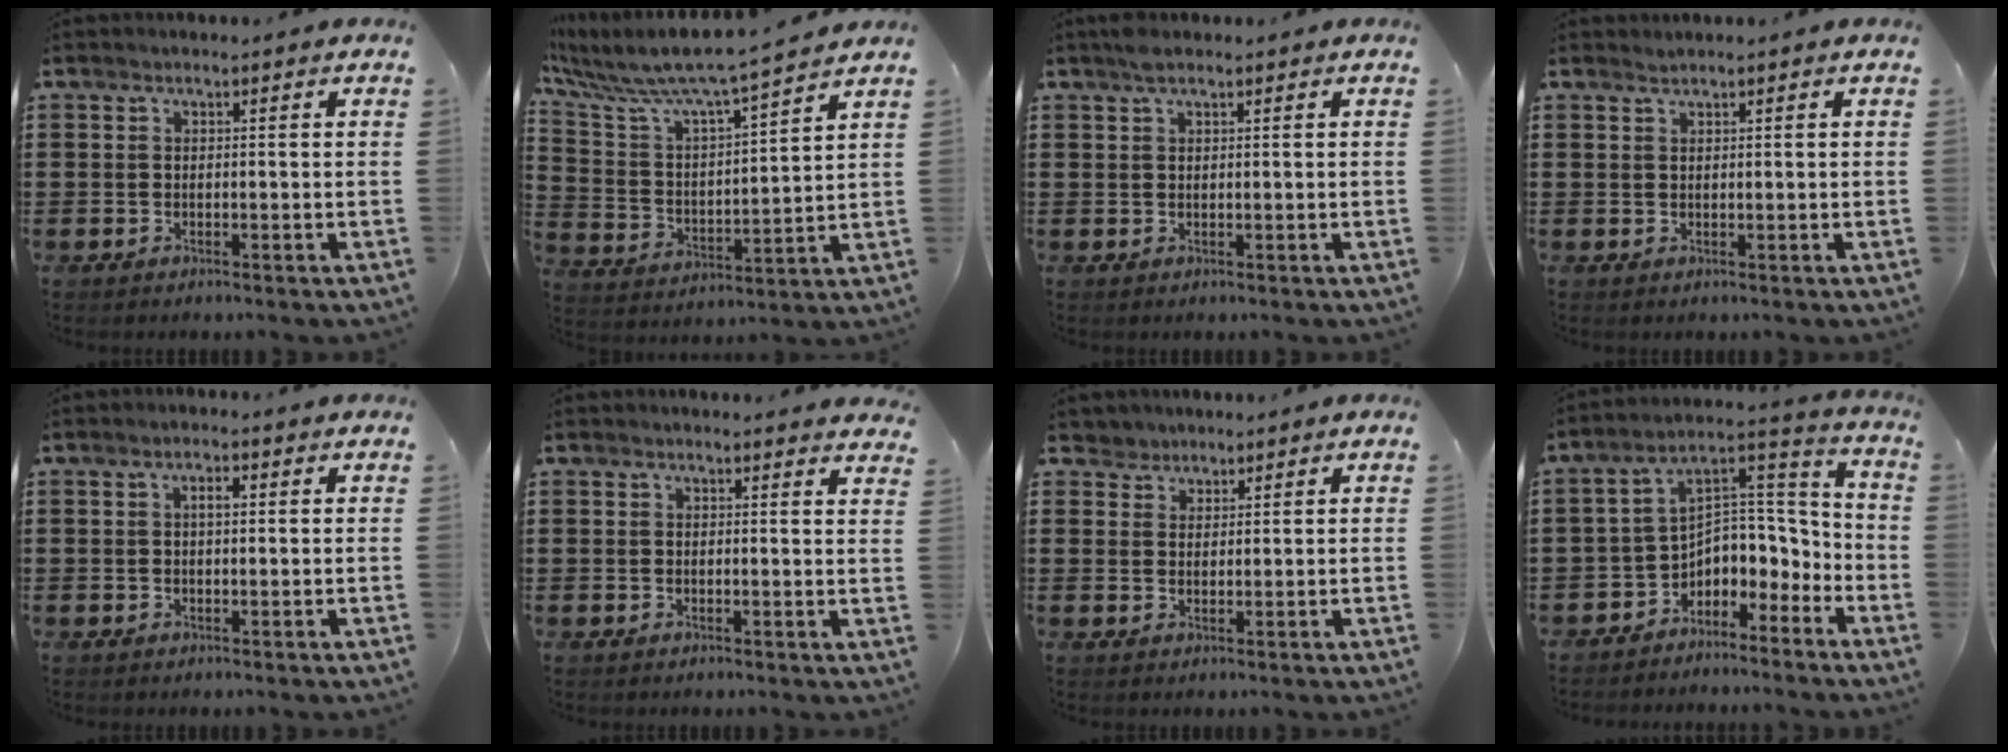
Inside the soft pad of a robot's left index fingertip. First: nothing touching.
{"total": 7.9, "force": [7.1, 0.3, 3.4], "torque": [-0.100, -0.053, 0.114]}
{"total": 1.9, "force": [1.4, 0.6, 1.1], "torque": [-0.026, 0.002, 0.026]}
{"total": 0.7, "force": [0.7, -0.1, 0.0], "torque": [-0.002, -0.002, 0.015]}
{"total": 1.7, "force": [0.5, 0.7, 1.5], "torque": [-0.031, 0.007, 0.006]}
{"total": 1.8, "force": [1.8, 0.0, 0.2], "torque": [-0.001, -0.005, 0.032]}
{"total": 2.5, "force": [2.0, 1.4, -0.5], "torque": [-0.002, 0.010, 0.038]}
{"total": 5.7, "force": [-3.9, 3.8, 1.7], "torque": [-0.035, 0.000, -0.079]}